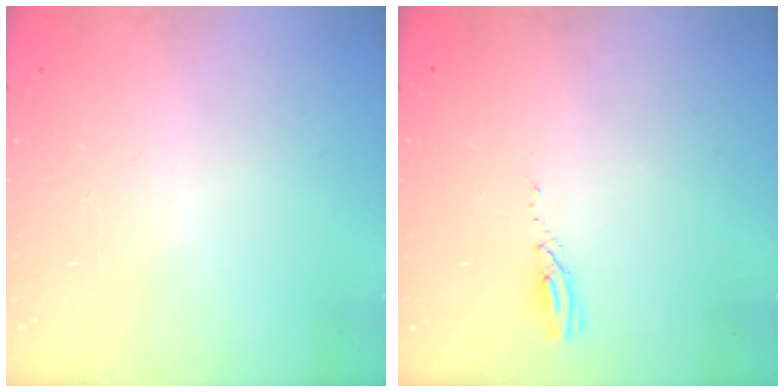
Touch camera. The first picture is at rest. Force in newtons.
{"total": 3.4, "press": 3.3, "slide": 0.3}